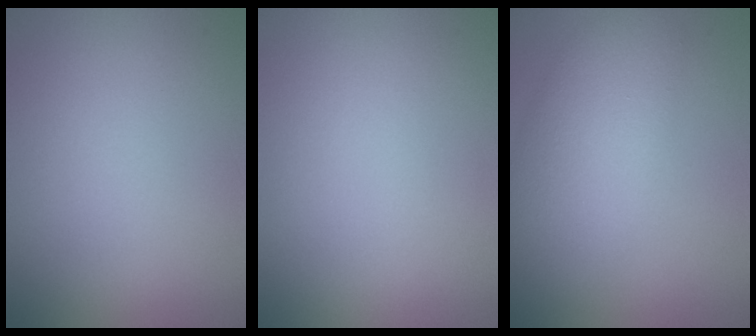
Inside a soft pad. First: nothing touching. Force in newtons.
{"total": 0.0}
{"total": 5.4, "press": 5.4, "slide": 0.2}